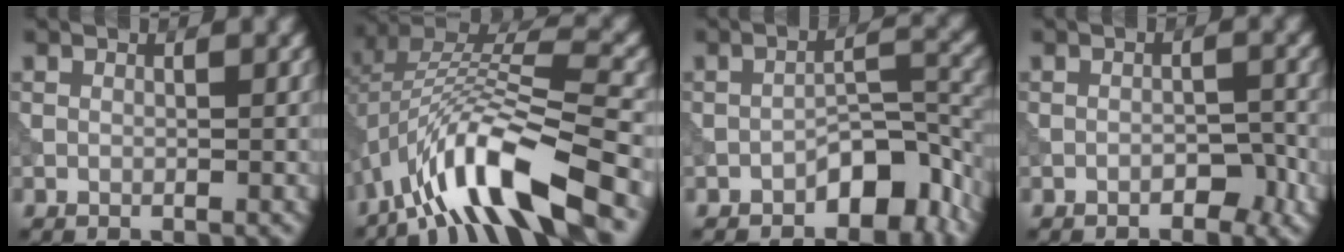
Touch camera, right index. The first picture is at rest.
{"total": 11.8, "force": [-6.5, 3.4, 9.3], "torque": [-0.170, 0.014, -0.122]}
{"total": 5.5, "force": [-3.4, 2.4, 3.6], "torque": [-0.041, 0.014, -0.055]}
{"total": 1.8, "force": [-1.1, 0.8, 1.1], "torque": [-0.014, 0.006, -0.016]}